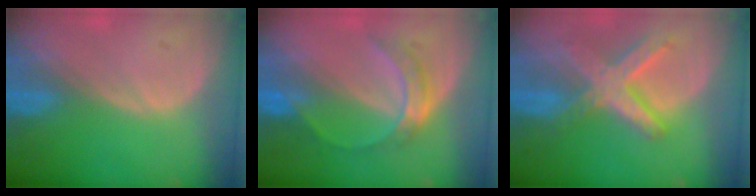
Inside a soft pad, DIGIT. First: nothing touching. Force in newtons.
{"total": 5.0, "press": 4.8, "slide": 1.5}
{"total": 8.3, "press": 7.1, "slide": 4.3}